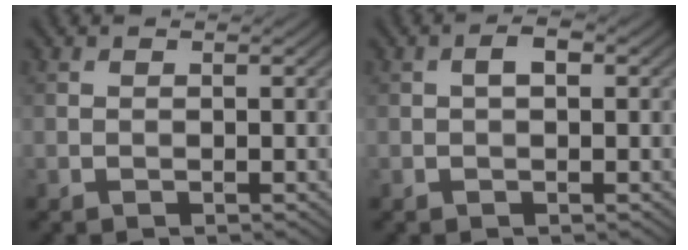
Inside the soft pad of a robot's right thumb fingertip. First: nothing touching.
{"total": 1.7, "force": [0.3, 0.8, 1.4], "torque": [-0.023, 0.006, 0.001]}